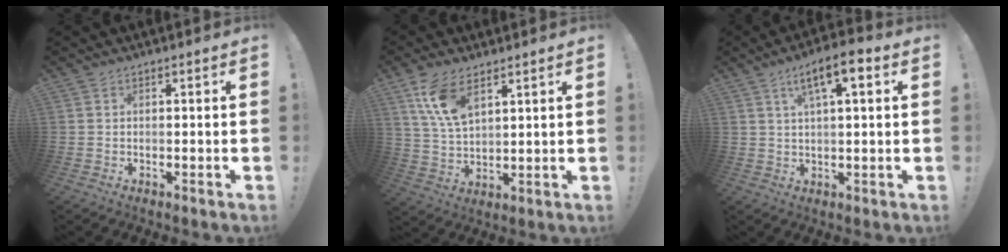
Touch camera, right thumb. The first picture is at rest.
{"total": 10.9, "force": [6.4, 5.2, 7.2], "torque": [-0.148, -0.018, 0.122]}
{"total": 8.4, "force": [3.4, 2.0, 7.4], "torque": [-0.115, -0.010, 0.052]}